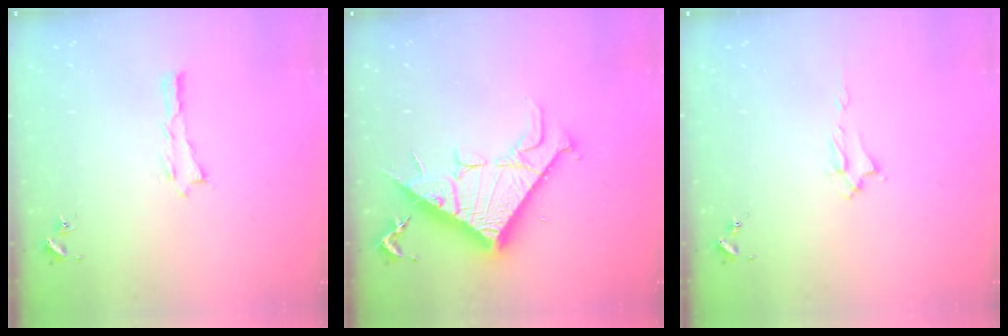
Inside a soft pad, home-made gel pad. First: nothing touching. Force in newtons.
{"total": 13.0, "press": 13.0, "slide": 0.2}
{"total": 1.6, "press": 1.6, "slide": 0.2}